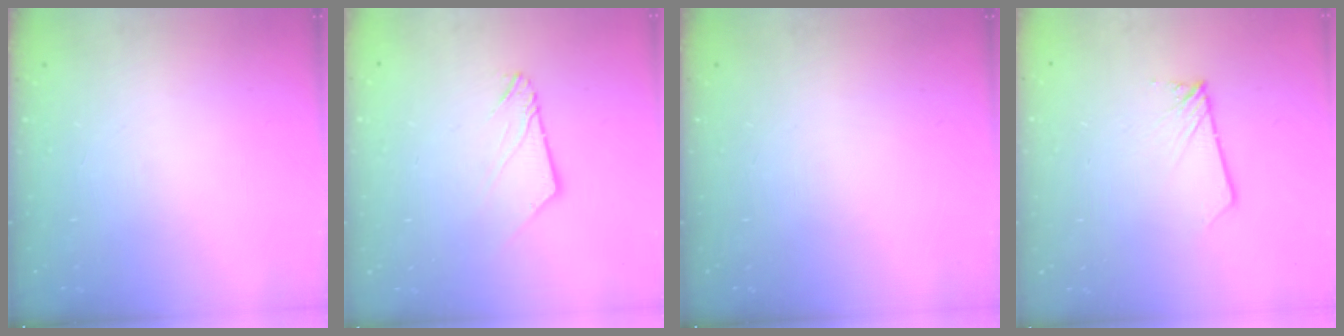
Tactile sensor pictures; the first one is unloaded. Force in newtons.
{"total": 5.8, "press": 5.8, "slide": 0.3}
{"total": 0.0}
{"total": 1.9, "press": 1.9, "slide": 0.1}